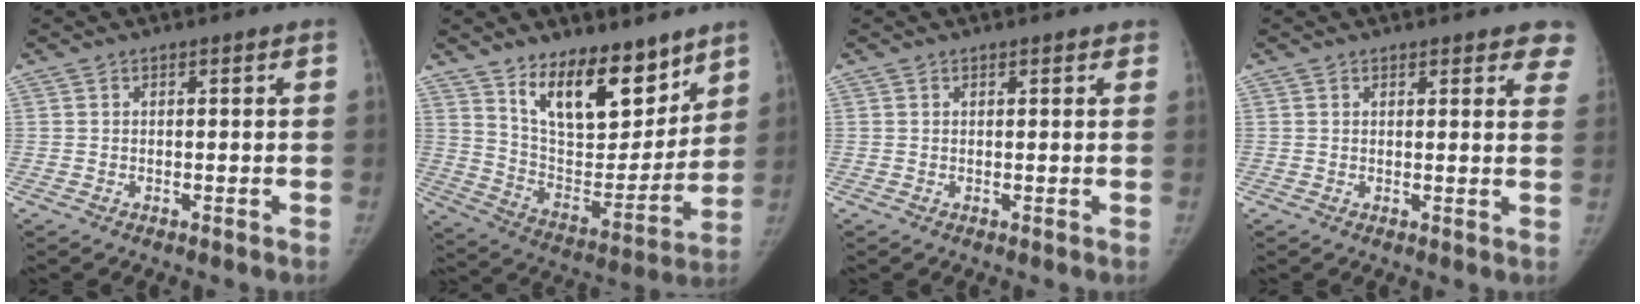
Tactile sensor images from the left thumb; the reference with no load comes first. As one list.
[{"total": 18.5, "force": [12.4, 8.5, 10.9], "torque": [-0.113, -0.089, 0.217]}, {"total": 1.3, "force": [1.1, 0.6, 0.5], "torque": [0.004, 0.000, 0.010]}, {"total": 6.3, "force": [5.4, 2.2, 2.6], "torque": [0.009, -0.020, 0.045]}]